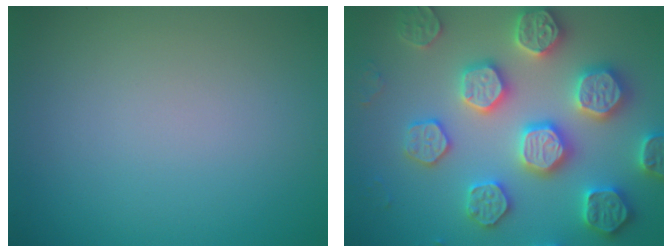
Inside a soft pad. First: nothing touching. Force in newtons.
{"total": 7.8, "press": 7.7, "slide": 1.7}